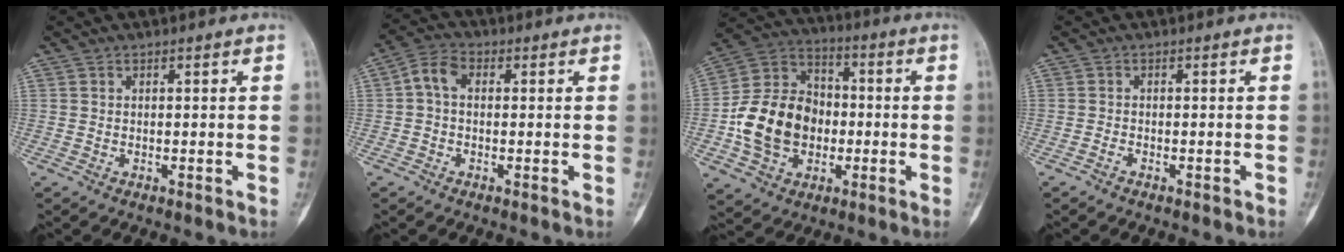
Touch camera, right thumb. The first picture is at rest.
{"total": 4.8, "force": [0.3, 3.3, 3.4], "torque": [-0.062, 0.014, -0.005]}
{"total": 17.2, "force": [-2.7, 13.5, 10.3], "torque": [-0.160, 0.035, -0.047]}
{"total": 0.9, "force": [-0.7, 0.3, 0.4], "torque": [-0.011, 0.004, -0.012]}